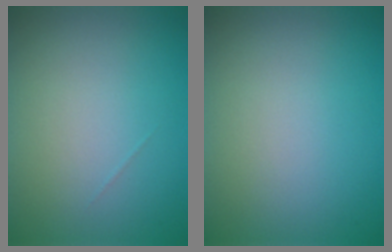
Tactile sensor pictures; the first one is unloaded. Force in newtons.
{"total": 0.0}